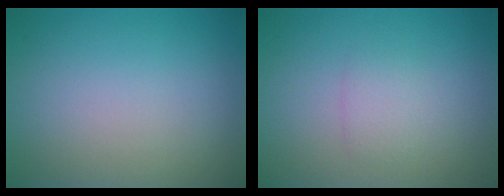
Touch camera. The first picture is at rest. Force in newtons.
{"total": 1.4, "press": 1.4, "slide": 0.0}